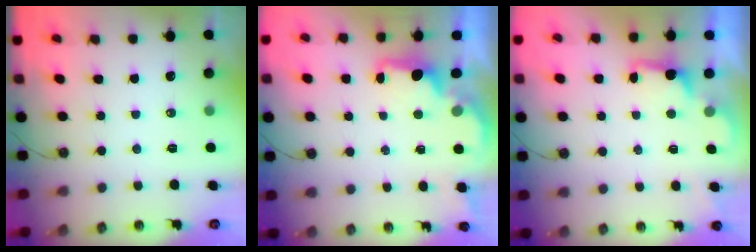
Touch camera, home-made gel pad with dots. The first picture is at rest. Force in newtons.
{"total": 2.7, "press": 2.6, "slide": 0.6}
{"total": 1.8, "press": 1.5, "slide": 1.0}